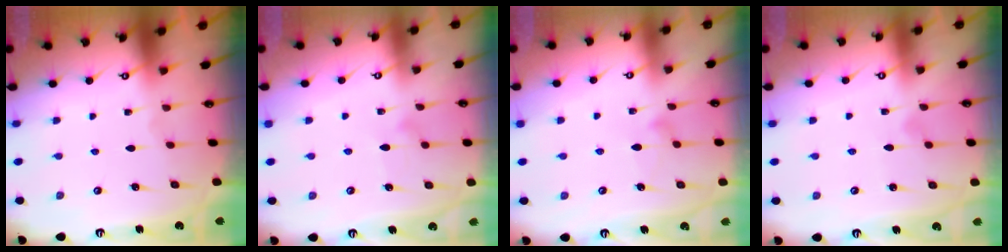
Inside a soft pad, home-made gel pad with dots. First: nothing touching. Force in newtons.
{"total": 7.4, "press": 7.4, "slide": 0.4}
{"total": 7.8, "press": 7.8, "slide": 0.4}
{"total": 5.1, "press": 5.0, "slide": 0.3}